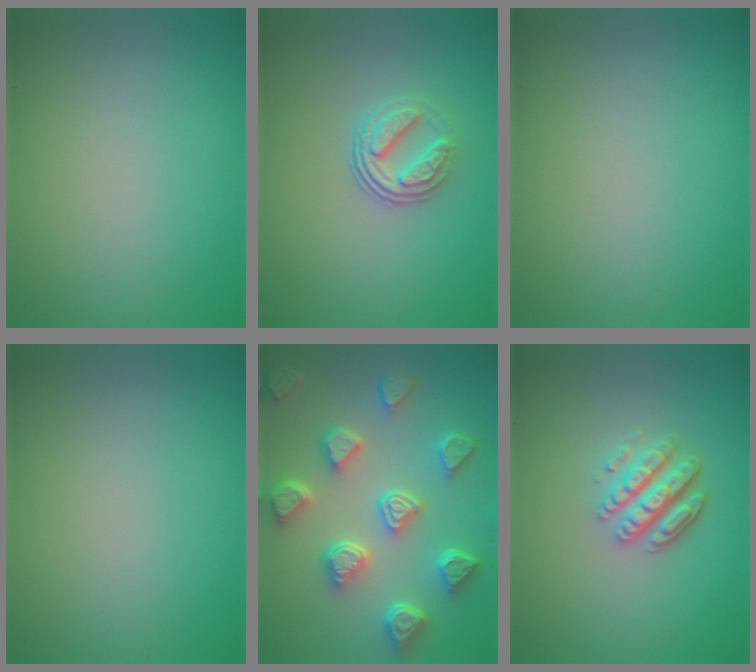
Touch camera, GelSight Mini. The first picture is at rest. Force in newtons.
{"total": 3.1, "press": 2.6, "slide": 1.7}
{"total": 0.0}
{"total": 0.0}
{"total": 7.2, "press": 5.9, "slide": 4.2}
{"total": 4.7, "press": 3.4, "slide": 3.3}